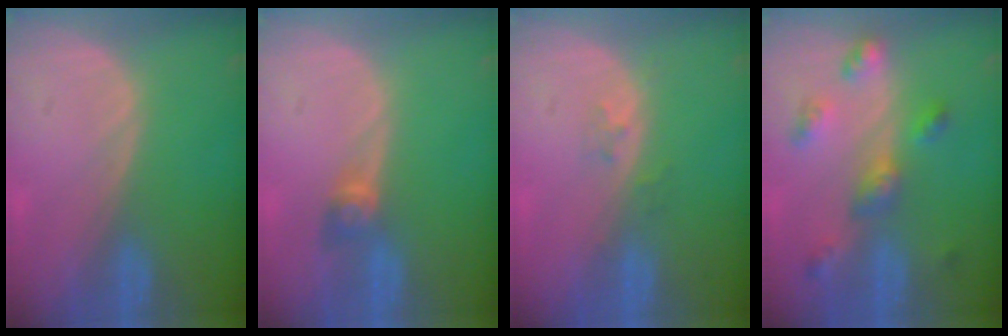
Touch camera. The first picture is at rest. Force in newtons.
{"total": 2.6, "press": 2.4, "slide": 1.0}
{"total": 1.9, "press": 1.4, "slide": 1.2}
{"total": 6.5, "press": 5.8, "slide": 3.0}